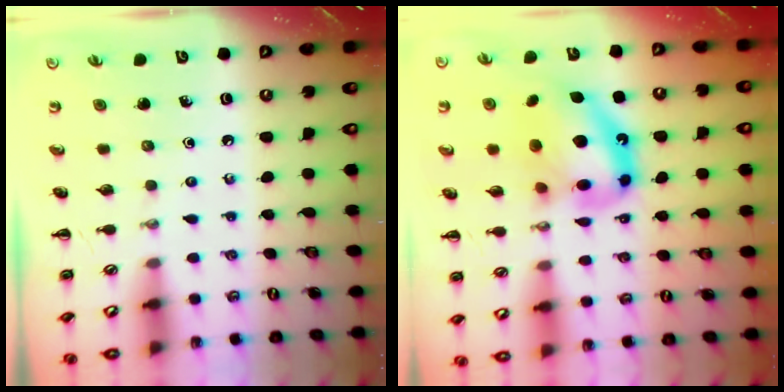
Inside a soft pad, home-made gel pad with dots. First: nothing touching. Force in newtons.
{"total": 15.7, "press": 15.2, "slide": 4.1}